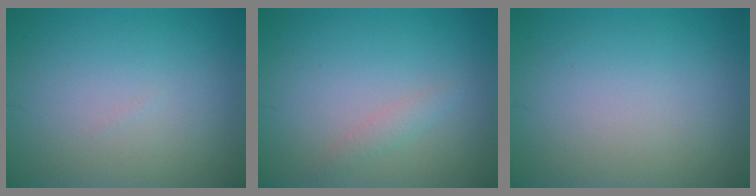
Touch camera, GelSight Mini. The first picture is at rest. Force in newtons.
{"total": 1.2, "press": 1.2, "slide": 0.0}
{"total": 0.0}